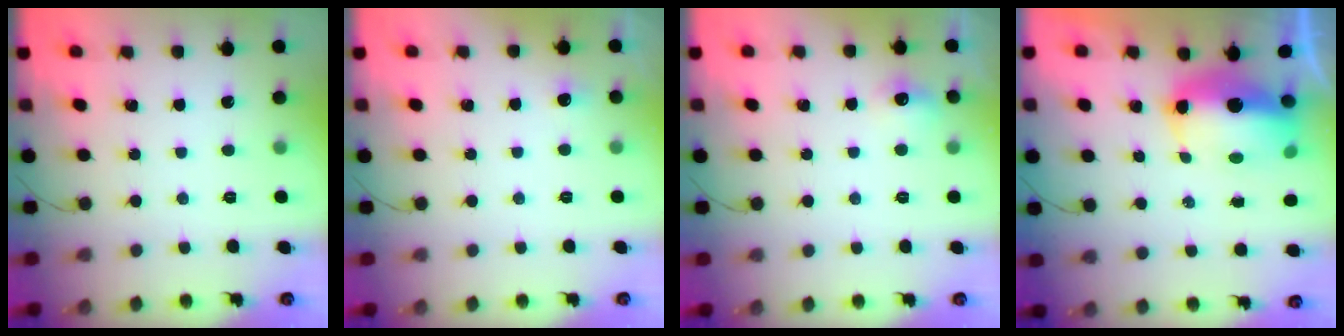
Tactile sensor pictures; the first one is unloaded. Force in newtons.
{"total": 3.2, "press": 2.9, "slide": 1.5}
{"total": 5.3, "press": 5.1, "slide": 1.2}
{"total": 12.4, "press": 12.4, "slide": 1.3}